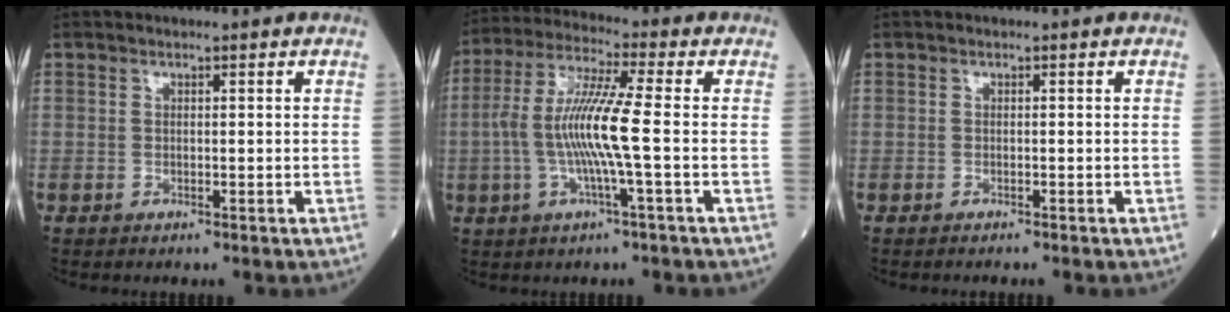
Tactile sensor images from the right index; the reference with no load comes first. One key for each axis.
{"total": 10.3, "fx": -1.3, "fy": -0.1, "fz": 10.2, "tx": -0.208, "ty": 0.010, "tz": -0.035}
{"total": 1.3, "fx": -1.2, "fy": 0.0, "fz": 0.4, "tx": -0.004, "ty": 0.000, "tz": -0.016}